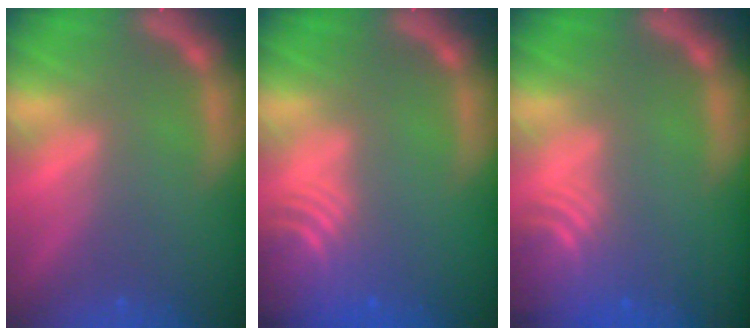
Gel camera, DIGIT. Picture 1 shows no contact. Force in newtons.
{"total": 7.0}
{"total": 5.5}